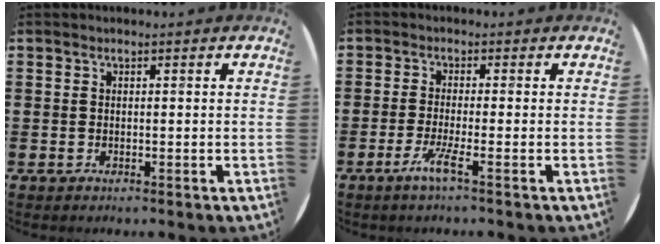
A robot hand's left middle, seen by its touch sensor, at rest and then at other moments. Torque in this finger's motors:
{"motor_torque": [0.07, 0.30, 0.39, 0.14]}